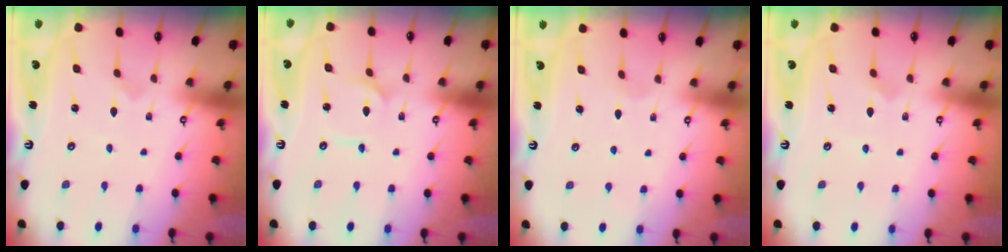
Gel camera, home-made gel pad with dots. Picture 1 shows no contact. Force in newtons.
{"total": 2.3, "press": 2.2, "slide": 0.3}
{"total": 2.8, "press": 2.8, "slide": 0.2}
{"total": 2.1, "press": 2.1, "slide": 0.3}